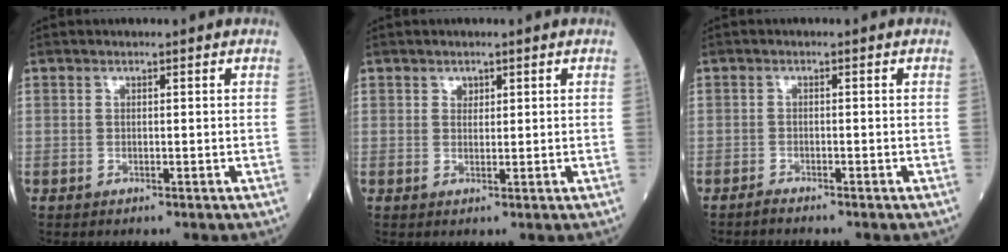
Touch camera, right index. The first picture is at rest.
{"total": 1.1, "force": [0.7, 0.8, 0.4], "torque": [-0.001, -0.004, 0.009]}
{"total": 1.5, "force": [-1.4, -0.1, 0.4], "torque": [-0.011, -0.001, -0.022]}